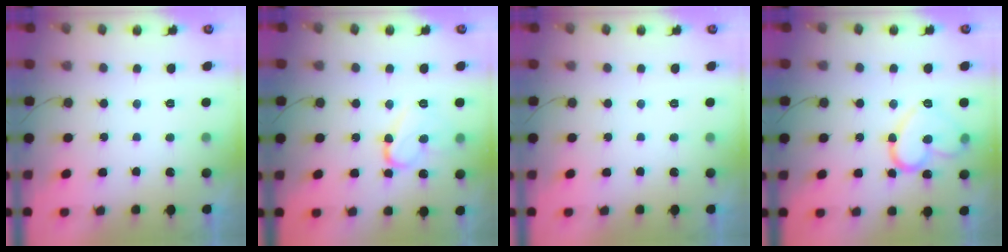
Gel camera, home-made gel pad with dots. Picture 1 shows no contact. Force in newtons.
{"total": 11.1, "press": 11.0, "slide": 1.2}
{"total": 0.0}
{"total": 14.1, "press": 14.1, "slide": 1.3}